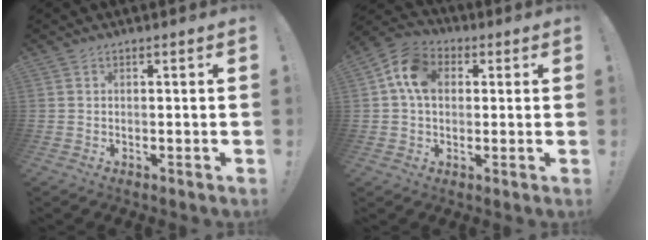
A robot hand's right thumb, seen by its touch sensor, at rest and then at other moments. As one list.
[{"total": 10.9, "force": [2.6, 8.0, 6.9], "torque": [-0.122, 0.009, 0.051]}]